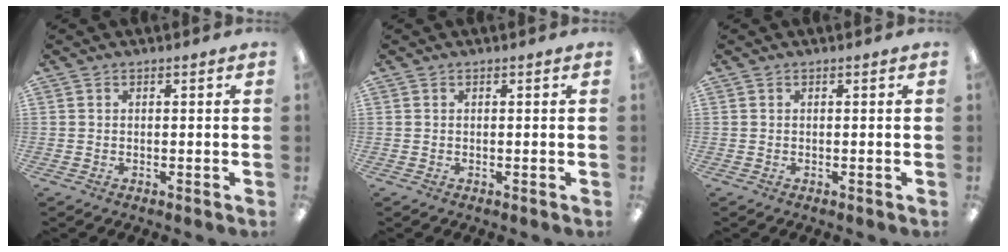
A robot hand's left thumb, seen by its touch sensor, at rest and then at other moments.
{"total": 0.0}
{"total": 0.0}